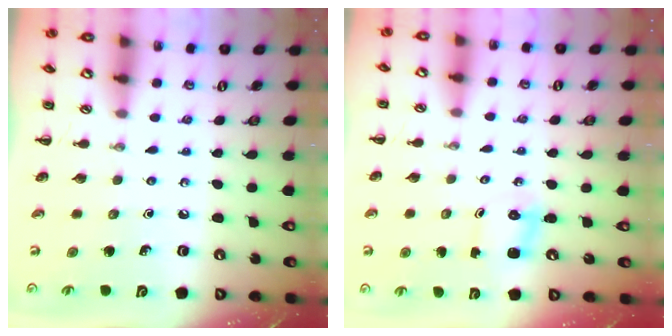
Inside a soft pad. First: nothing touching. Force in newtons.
{"total": 2.2, "press": 2.1, "slide": 0.8}